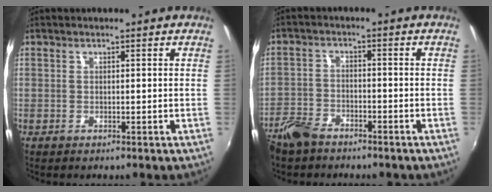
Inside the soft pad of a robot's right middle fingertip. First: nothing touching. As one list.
[{"total": 6.8, "force": [-5.2, 3.6, 2.5], "torque": [-0.070, 0.004, -0.096]}]